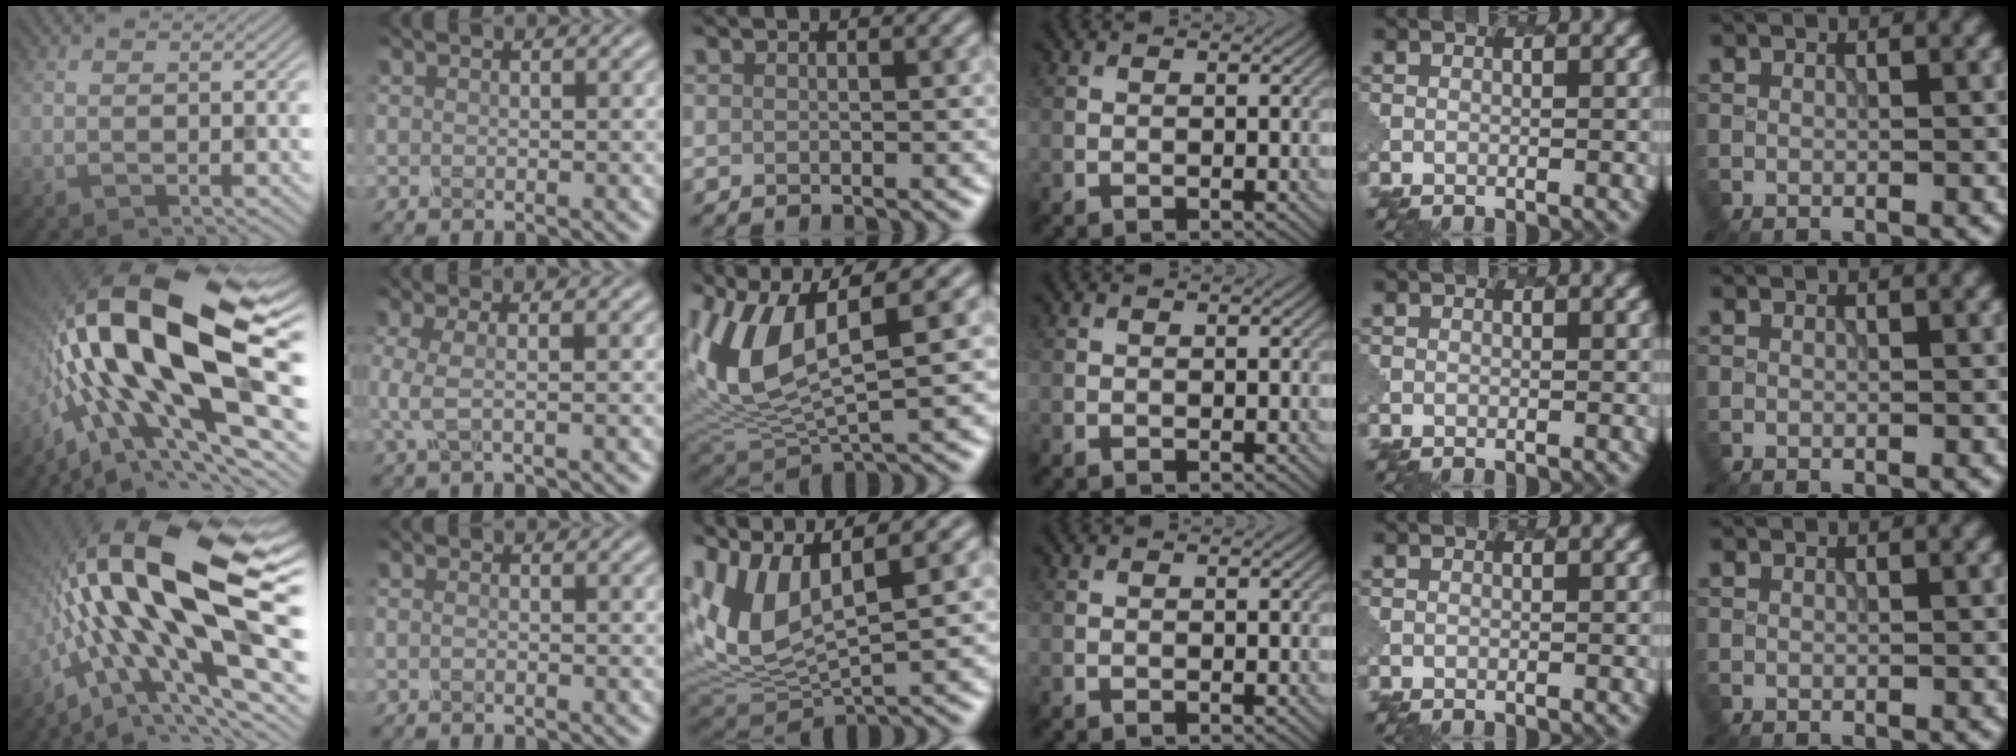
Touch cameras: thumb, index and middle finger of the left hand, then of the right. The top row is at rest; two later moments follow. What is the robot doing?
{"motion": "dispense", "object": "syringe"}